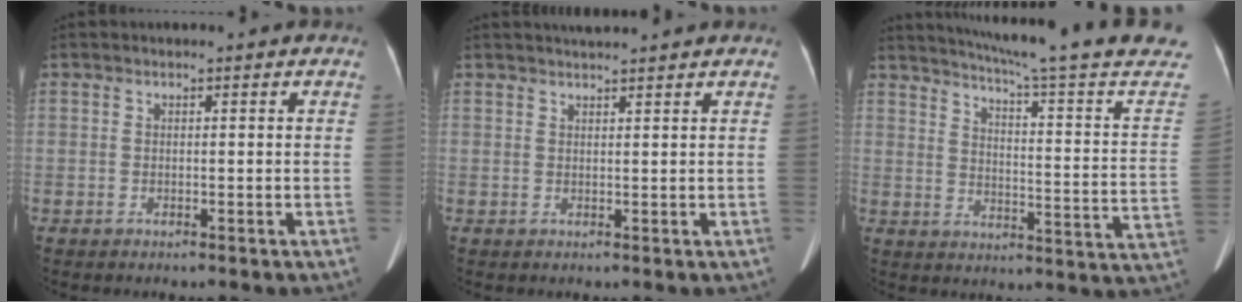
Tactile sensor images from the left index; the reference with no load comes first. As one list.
[{"total": 3.4, "force": [3.1, -0.4, 1.2], "torque": [-0.015, 0.022, 0.049]}, {"total": 24.6, "force": [21.7, -1.2, 11.6], "torque": [-0.173, -0.078, 0.266]}]